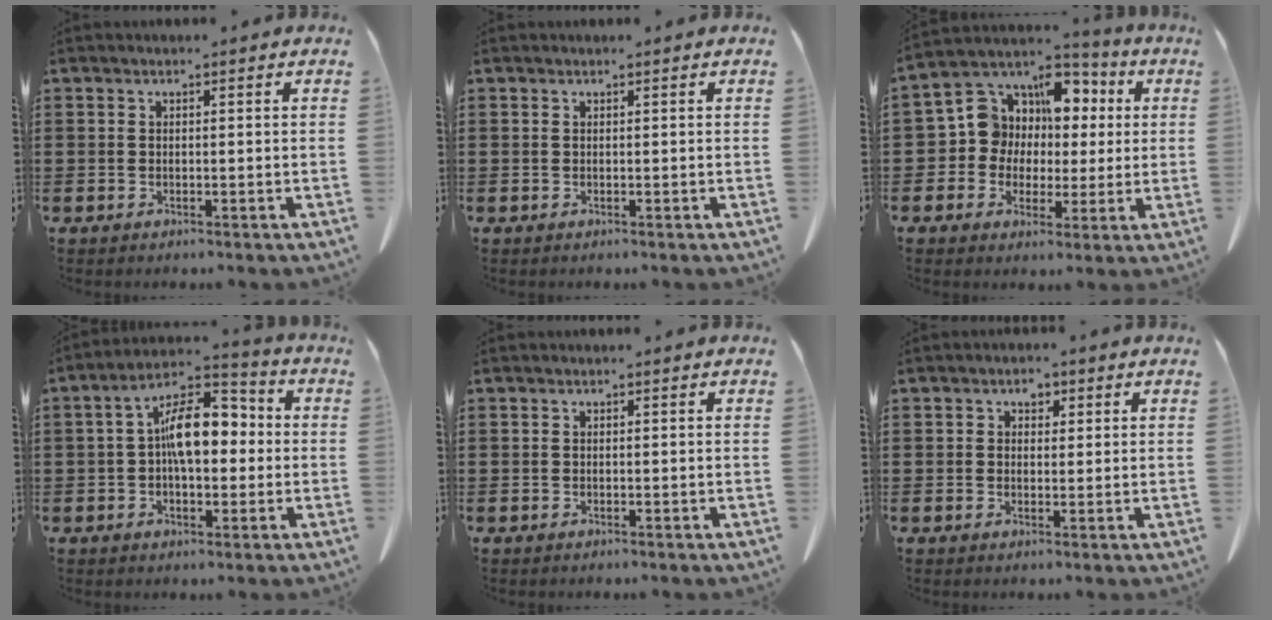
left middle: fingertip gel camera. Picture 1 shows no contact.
{"total": 0.0}
{"total": 8.7, "force": [1.5, 8.3, 2.1], "torque": [-0.092, -0.012, 0.030]}
{"total": 10.1, "force": [0.7, 5.3, 8.6], "torque": [-0.169, 0.015, 0.012]}
{"total": 0.0}
{"total": 2.0, "force": [0.7, 1.6, 1.0], "torque": [-0.016, 0.005, 0.010]}